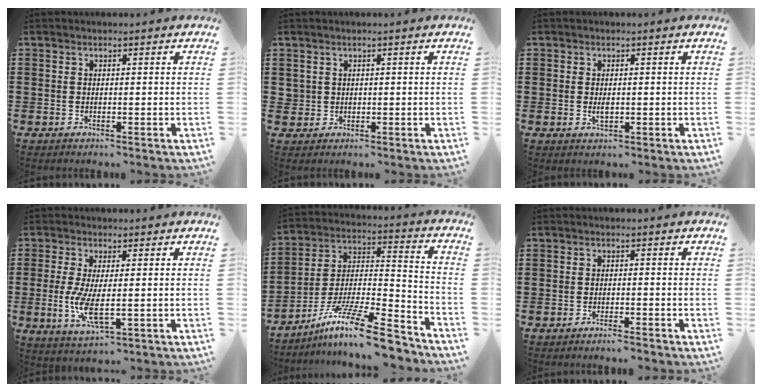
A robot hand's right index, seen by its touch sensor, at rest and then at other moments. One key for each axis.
{"total": 1.2, "fx": 0.4, "fy": 1.1, "fz": 0.0, "tx": -0.004, "ty": 0.007, "tz": 0.006}
{"total": 1.4, "fx": 0.0, "fy": 0.8, "fz": 1.2, "tx": -0.022, "ty": 0.002, "tz": 0.000}
{"total": 6.6, "fx": -0.7, "fy": 2.0, "fz": 6.2, "tx": -0.137, "ty": -0.013, "tz": -0.015}
{"total": 13.8, "fx": -10.8, "fy": 1.8, "fz": 8.4, "tx": -0.138, "ty": 0.028, "tz": -0.202}
{"total": 1.4, "fx": -1.4, "fy": 0.0, "fz": 0.5, "tx": -0.010, "ty": 0.001, "tz": -0.025}